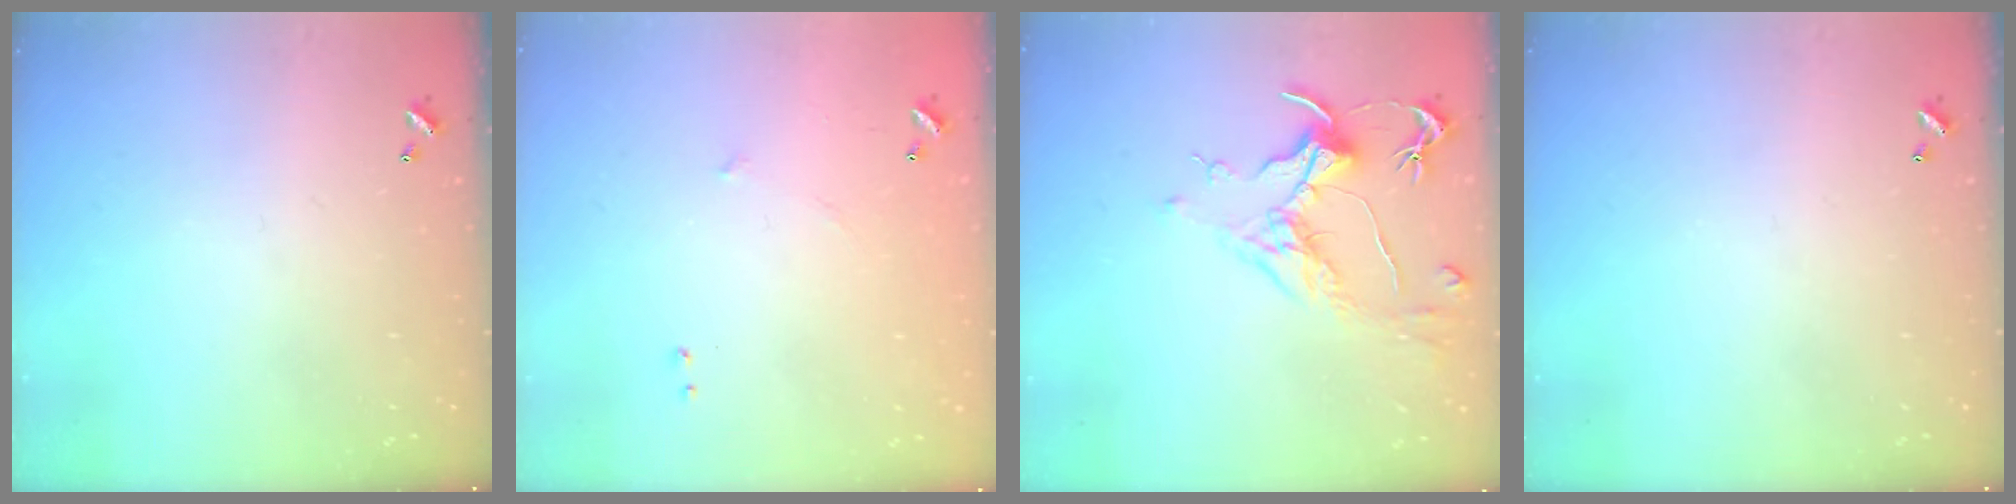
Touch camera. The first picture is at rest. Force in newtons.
{"total": 7.0, "press": 7.0, "slide": 0.6}
{"total": 1.7, "press": 1.5, "slide": 0.9}
{"total": 0.0}